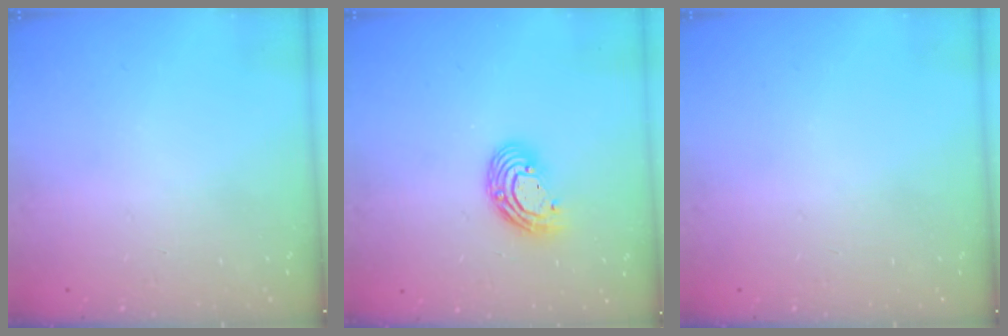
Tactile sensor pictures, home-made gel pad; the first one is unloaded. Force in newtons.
{"total": 9.8, "press": 9.8, "slide": 0.6}
{"total": 0.0}